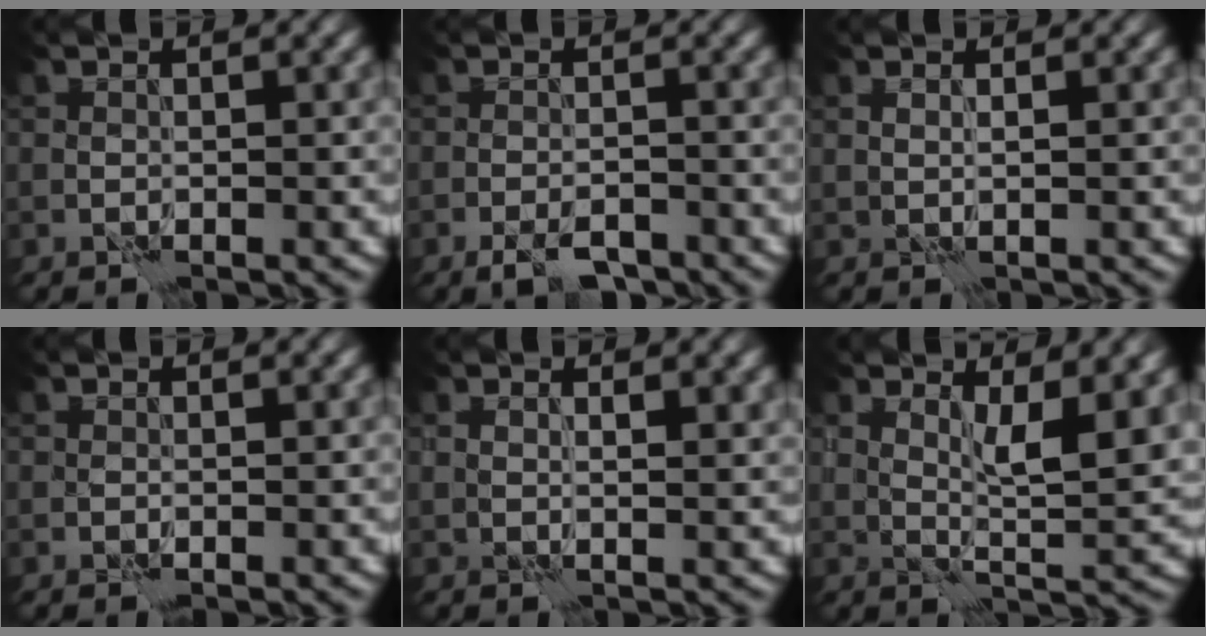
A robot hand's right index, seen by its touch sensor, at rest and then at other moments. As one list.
[{"total": 2.6, "force": [-1.9, 0.9, 1.6], "torque": [-0.025, -0.002, -0.034]}, {"total": 0.6, "force": [0.6, 0.0, 0.3], "torque": [-0.005, -0.007, 0.015]}, {"total": 0.0}, {"total": 1.9, "force": [1.3, 0.5, 1.2], "torque": [-0.018, -0.007, 0.028]}, {"total": 4.3, "force": [2.3, 0.8, 3.6], "torque": [-0.063, -0.012, 0.045]}]